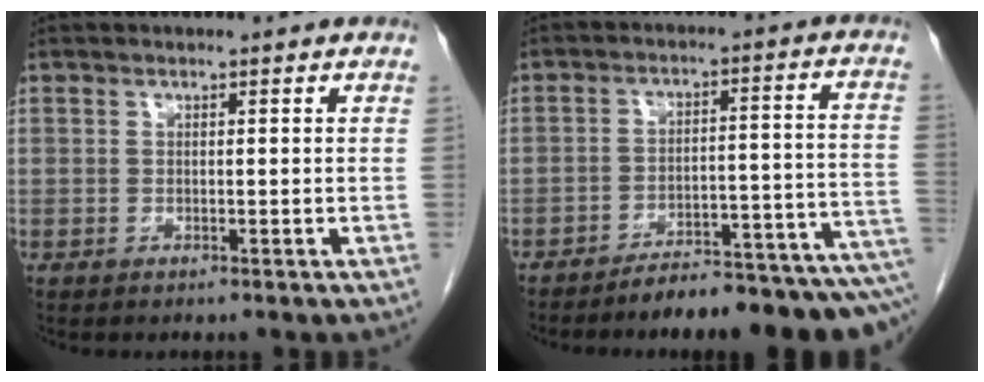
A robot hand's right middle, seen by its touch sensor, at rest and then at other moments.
{"total": 15.3, "force": [-13.1, 1.7, 7.7], "torque": [-0.053, 0.037, -0.181]}